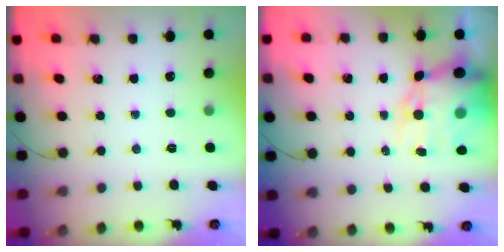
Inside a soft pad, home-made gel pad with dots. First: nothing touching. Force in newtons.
{"total": 14.3, "press": 14.0, "slide": 3.1}